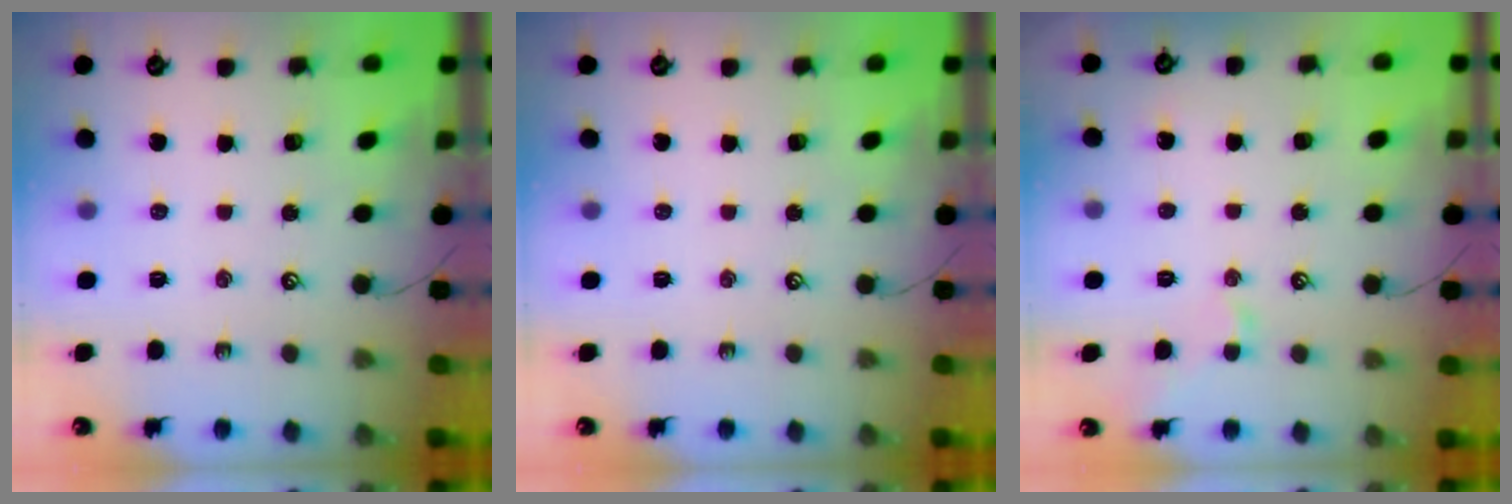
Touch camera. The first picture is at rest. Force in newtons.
{"total": 0.0}
{"total": 1.4, "press": 1.3, "slide": 0.3}